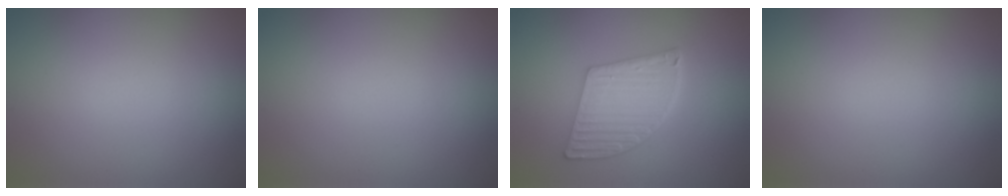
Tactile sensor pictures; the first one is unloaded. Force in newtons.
{"total": 0.0}
{"total": 5.4, "press": 4.3, "slide": 3.2}
{"total": 0.0}